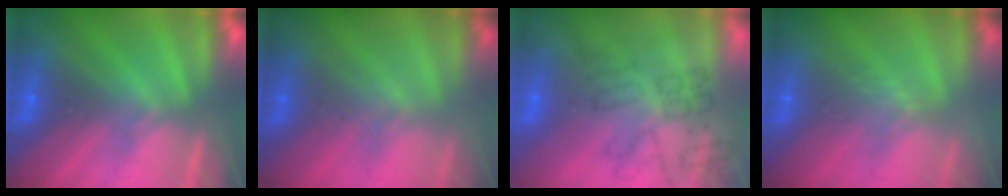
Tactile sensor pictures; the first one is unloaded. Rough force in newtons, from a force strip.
{"total": 2.6}
{"total": 4.9}
{"total": 3.0}